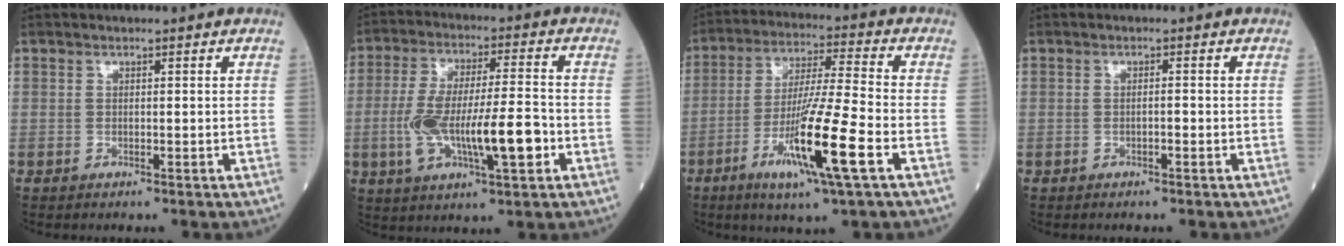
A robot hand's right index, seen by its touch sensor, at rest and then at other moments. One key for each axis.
{"total": 13.4, "fx": -3.2, "fy": 2.7, "fz": 12.7, "tx": -0.243, "ty": 0.006, "tz": -0.051}
{"total": 13.9, "fx": -5.5, "fy": -0.3, "fz": 12.7, "tx": -0.244, "ty": -0.021, "tz": -0.102}
{"total": 0.8, "fx": -0.3, "fy": 0.0, "fz": 0.7, "tx": -0.013, "ty": 0.002, "tz": -0.005}